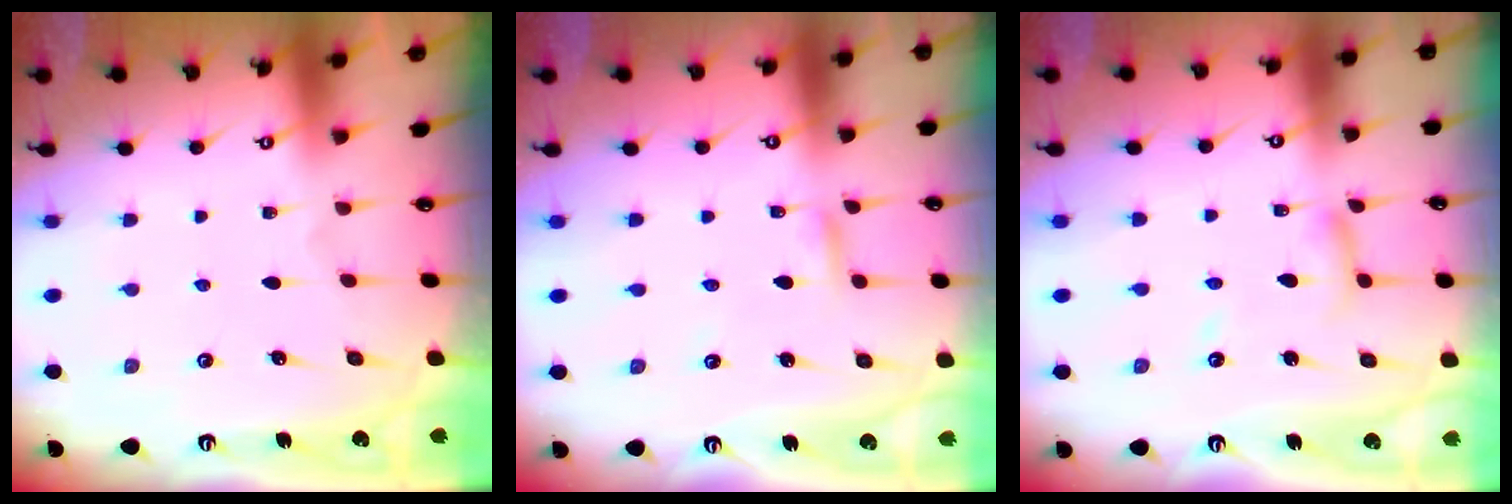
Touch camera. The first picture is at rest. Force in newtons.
{"total": 2.0, "press": 2.0, "slide": 0.1}
{"total": 7.0, "press": 7.0, "slide": 0.5}